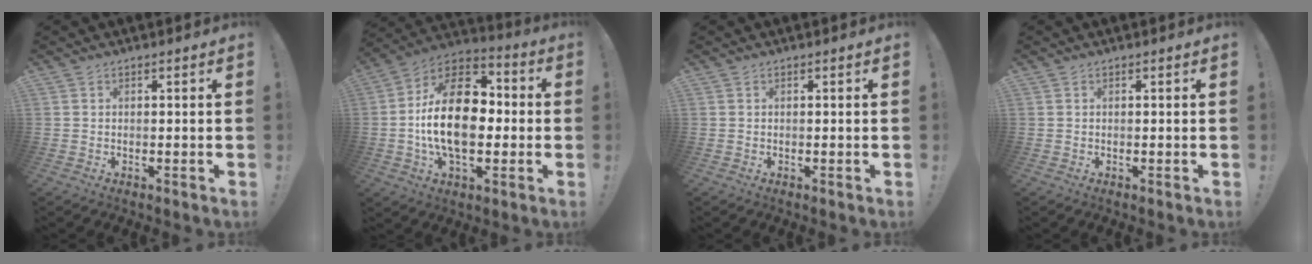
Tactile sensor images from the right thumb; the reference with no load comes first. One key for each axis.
{"total": 22.8, "fx": -0.9, "fy": 13.2, "fz": 18.5, "tx": -0.332, "ty": 0.015, "tz": -0.015}
{"total": 0.0}
{"total": 0.0}